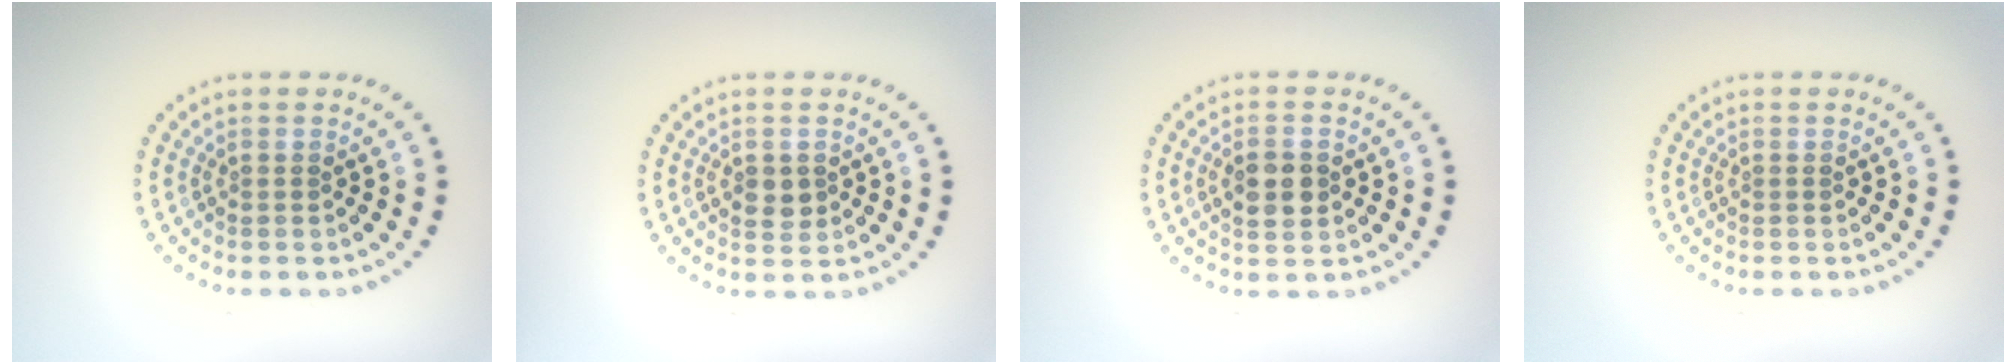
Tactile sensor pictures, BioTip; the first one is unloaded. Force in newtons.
{"total": 1.9, "press": 1.8, "slide": 0.2}
{"total": 2.9, "press": 2.9, "slide": 0.1}
{"total": 0.0}